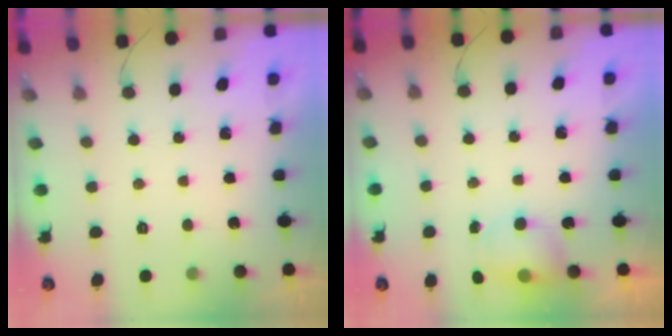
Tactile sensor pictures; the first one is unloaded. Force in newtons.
{"total": 5.6, "press": 5.5, "slide": 0.8}